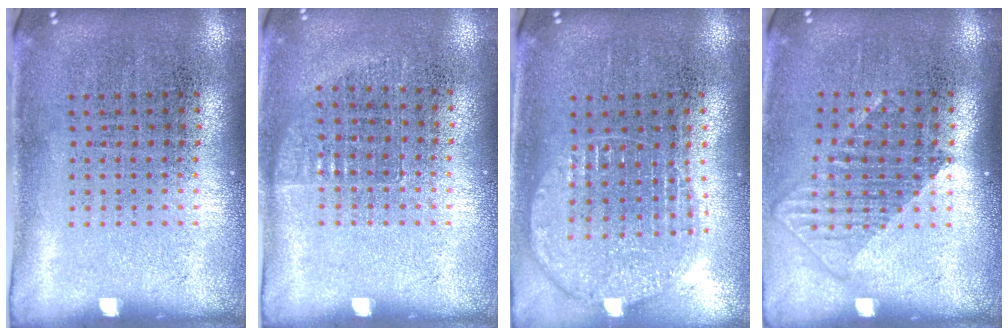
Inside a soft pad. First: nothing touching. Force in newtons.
{"total": 0.7, "press": 0.6, "slide": 0.1}
{"total": 1.1, "press": 1.1, "slide": 0.3}
{"total": 1.2, "press": 1.0, "slide": 0.8}